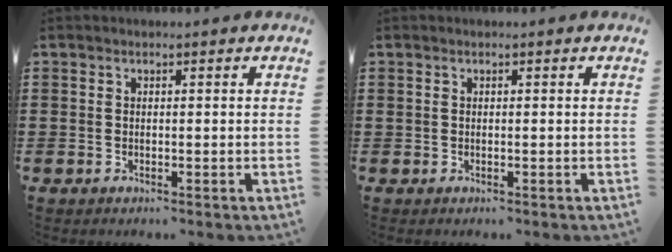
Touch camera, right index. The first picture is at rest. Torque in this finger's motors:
{"motor_torque": [0.30, 0.29, 0.09, 0.04]}